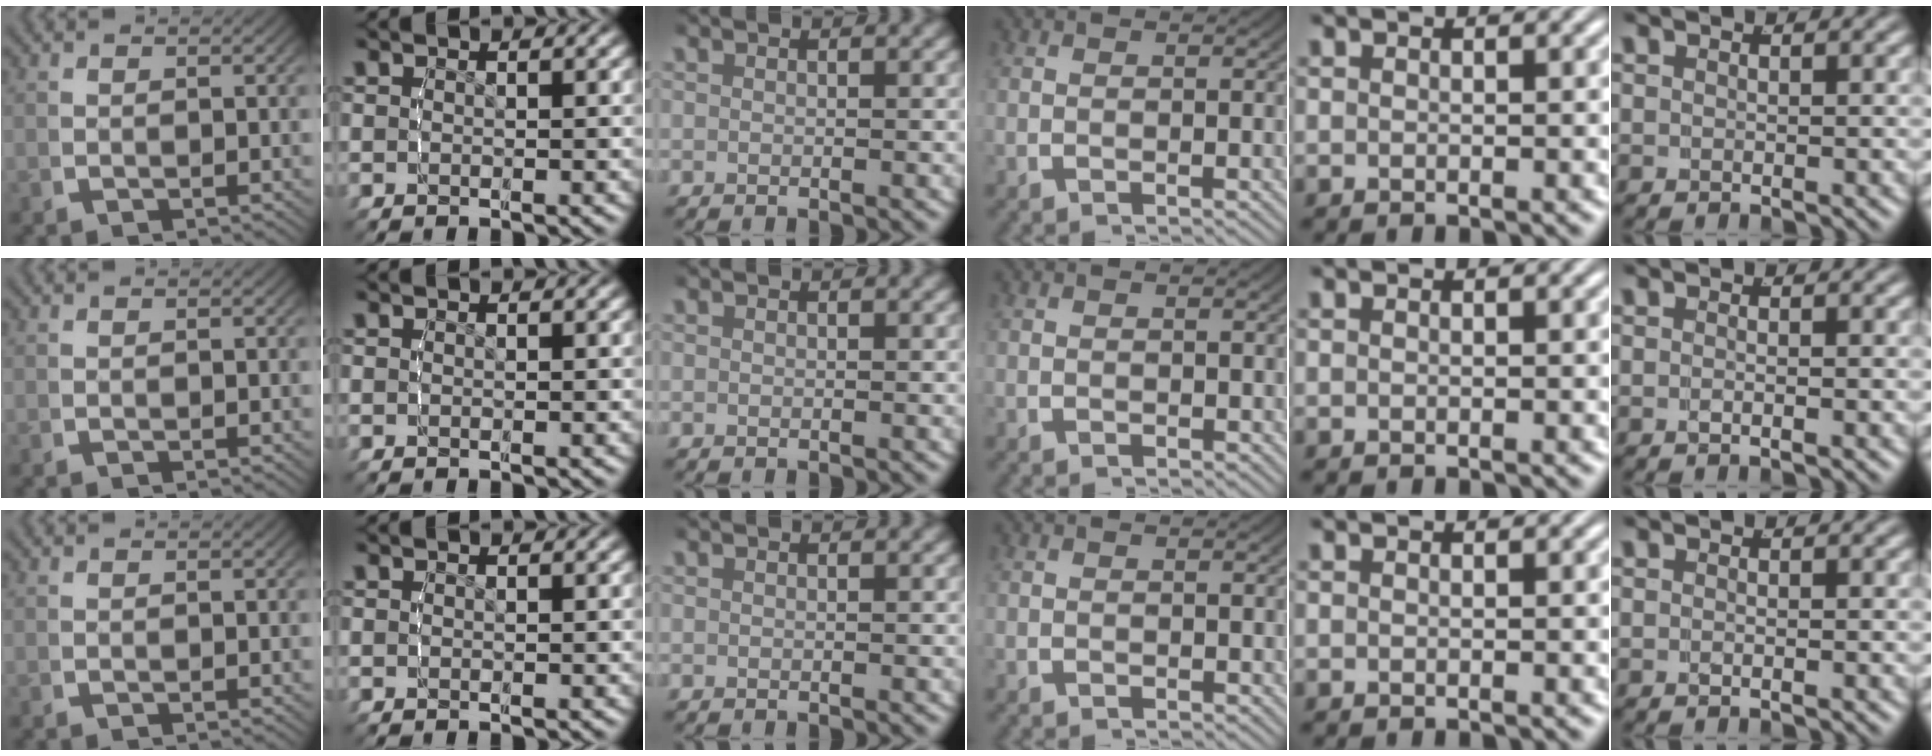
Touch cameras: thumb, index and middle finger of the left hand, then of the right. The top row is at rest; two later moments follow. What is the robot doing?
{"motion": "lift_and_place", "object": "condiment"}